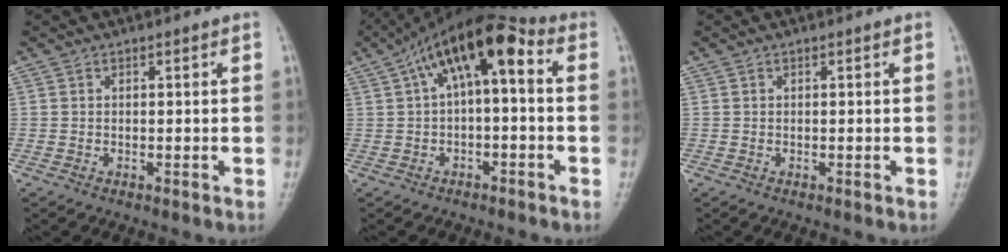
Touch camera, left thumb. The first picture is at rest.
{"total": 11.6, "force": [2.0, 4.7, 10.4], "torque": [-0.157, 0.046, 0.023]}
{"total": 0.0}